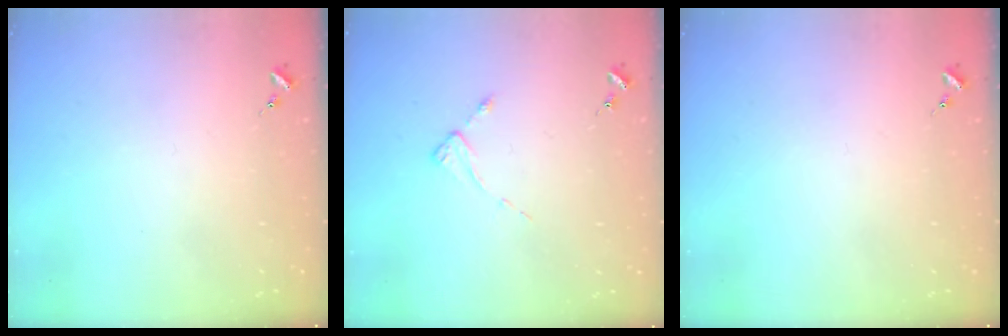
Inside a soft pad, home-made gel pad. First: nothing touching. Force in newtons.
{"total": 2.1, "press": 2.0, "slide": 0.4}
{"total": 0.0}